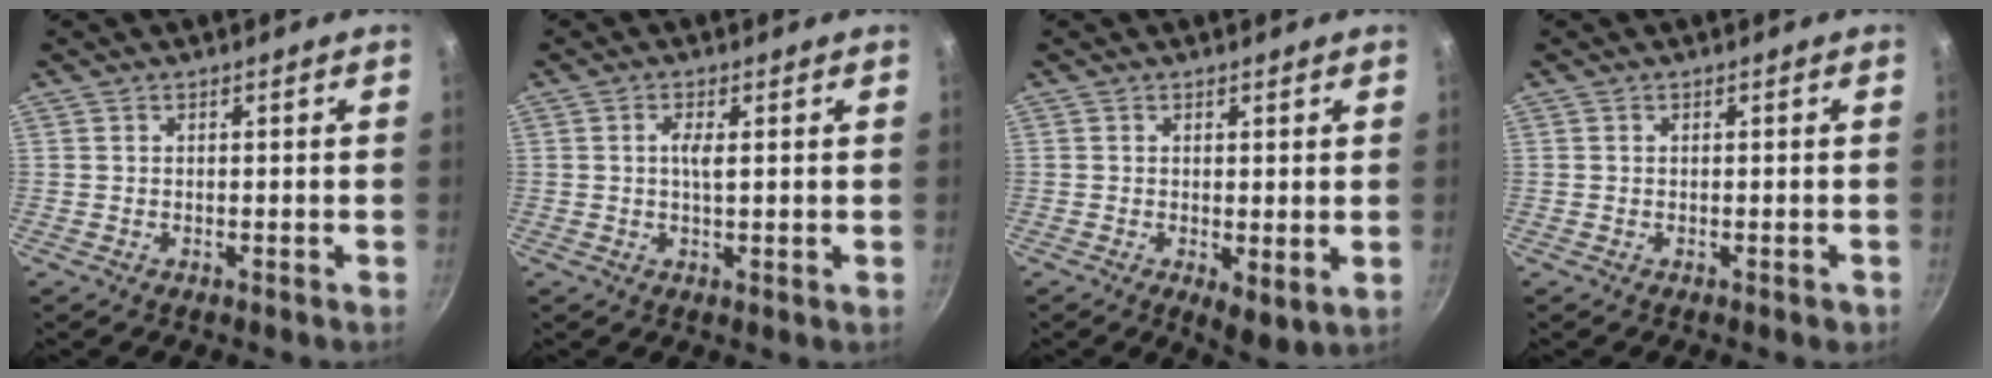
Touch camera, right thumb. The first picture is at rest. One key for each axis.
{"total": 2.7, "fx": 0.6, "fy": 0.7, "fz": 2.6, "tx": -0.049, "ty": -0.001, "tz": 0.008}
{"total": 4.8, "fx": 0.0, "fy": 2.3, "fz": 4.3, "tx": -0.056, "ty": -0.017, "tz": 0.005}
{"total": 1.0, "fx": -0.4, "fy": 0.6, "fz": 0.7, "tx": -0.006, "ty": 0.004, "tz": -0.004}